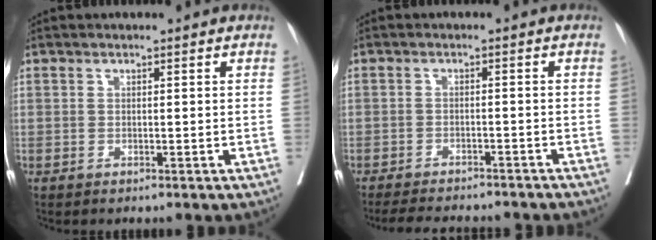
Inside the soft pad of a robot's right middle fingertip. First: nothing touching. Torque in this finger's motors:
{"motor_torque": [1.03, -1.11, 0.13, 0.05]}